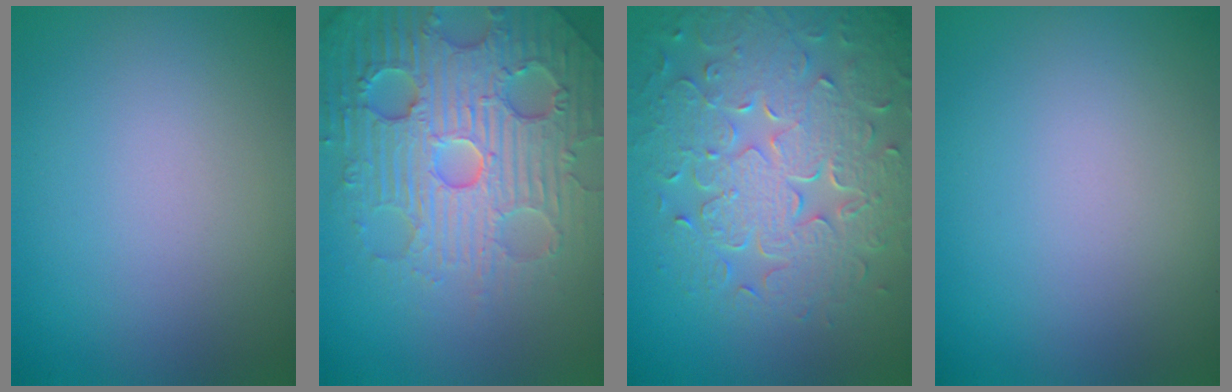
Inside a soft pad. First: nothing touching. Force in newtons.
{"total": 8.0, "press": 7.8, "slide": 1.7}
{"total": 8.5, "press": 6.1, "slide": 5.9}
{"total": 0.0}